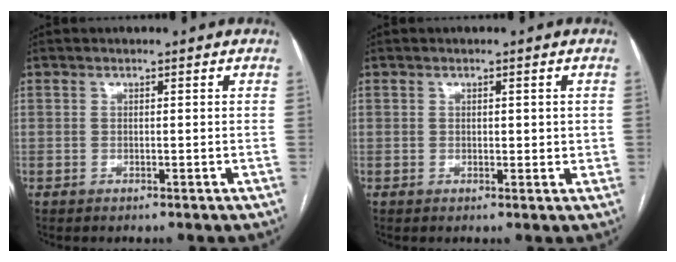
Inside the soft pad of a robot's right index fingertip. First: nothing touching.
{"total": 1.8, "force": [0.3, 1.1, 1.4], "torque": [-0.015, -0.001, 0.004]}